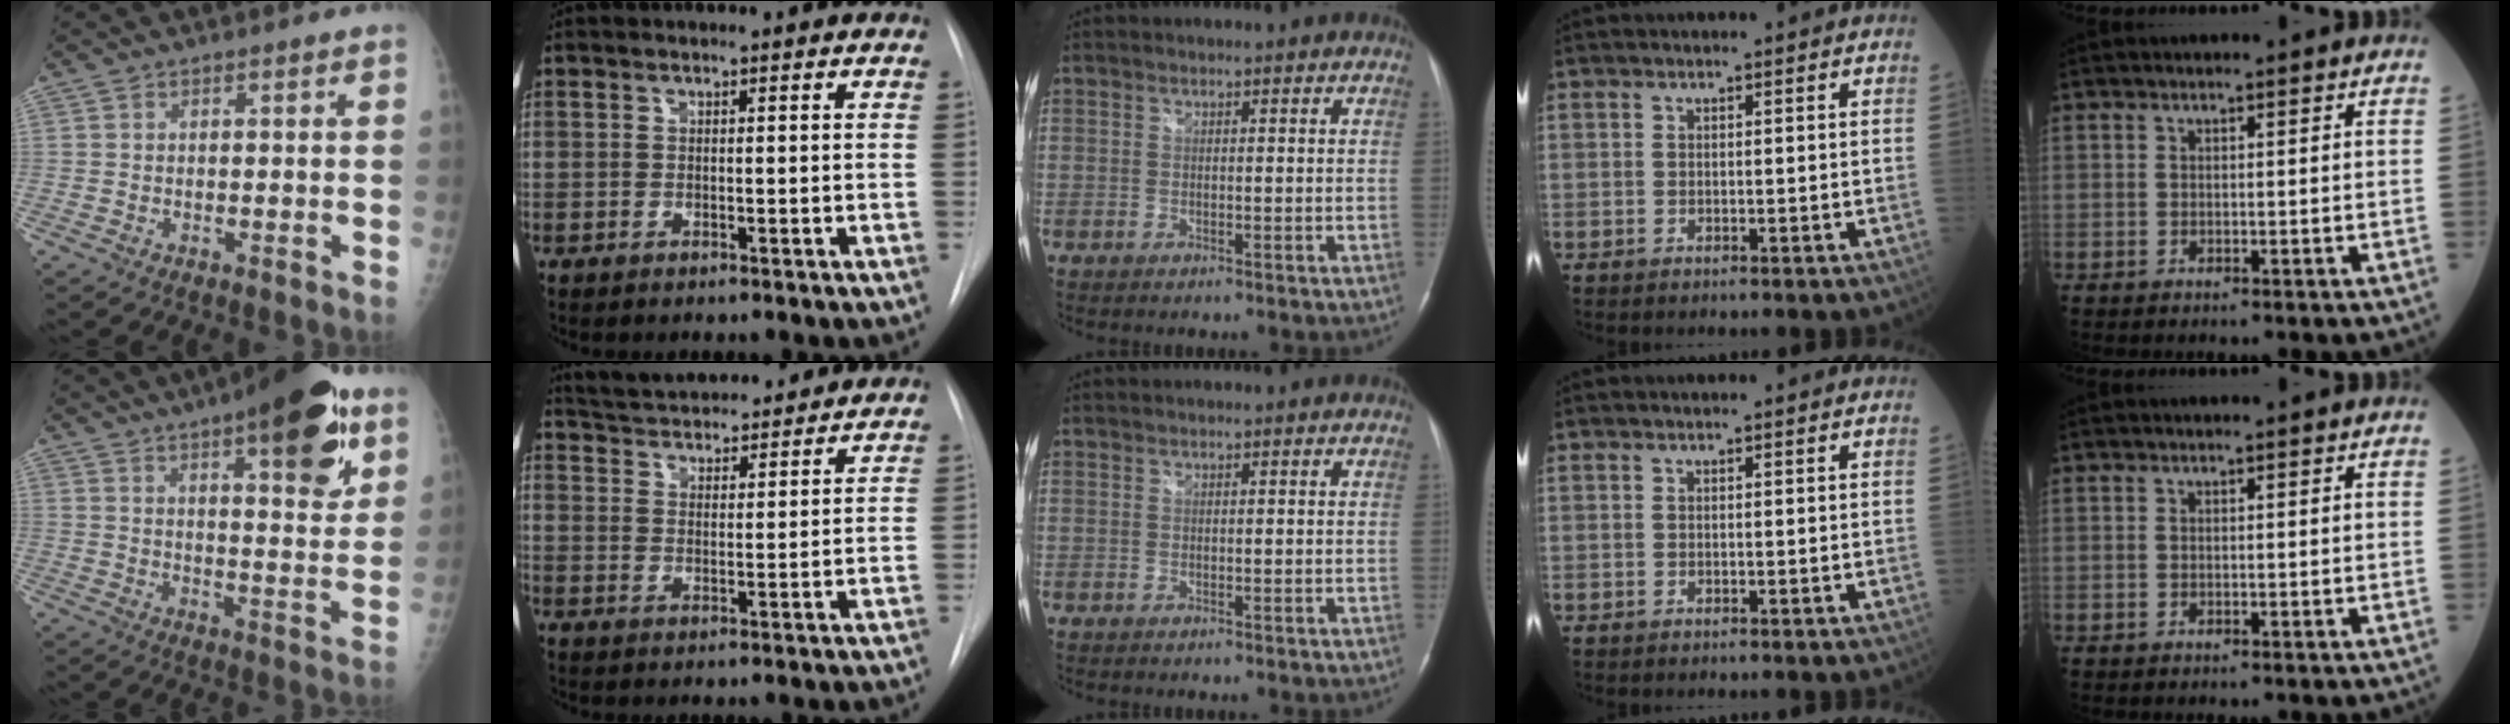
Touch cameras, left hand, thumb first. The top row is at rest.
{"thumb": {"total": 18.6, "force": [9.7, 5.9, 14.7], "torque": [-0.173, -0.036, 0.133]}, "index": {"total": 13.8, "force": [12.8, 2.9, 4.3], "torque": [-0.068, 0.020, 0.194]}}